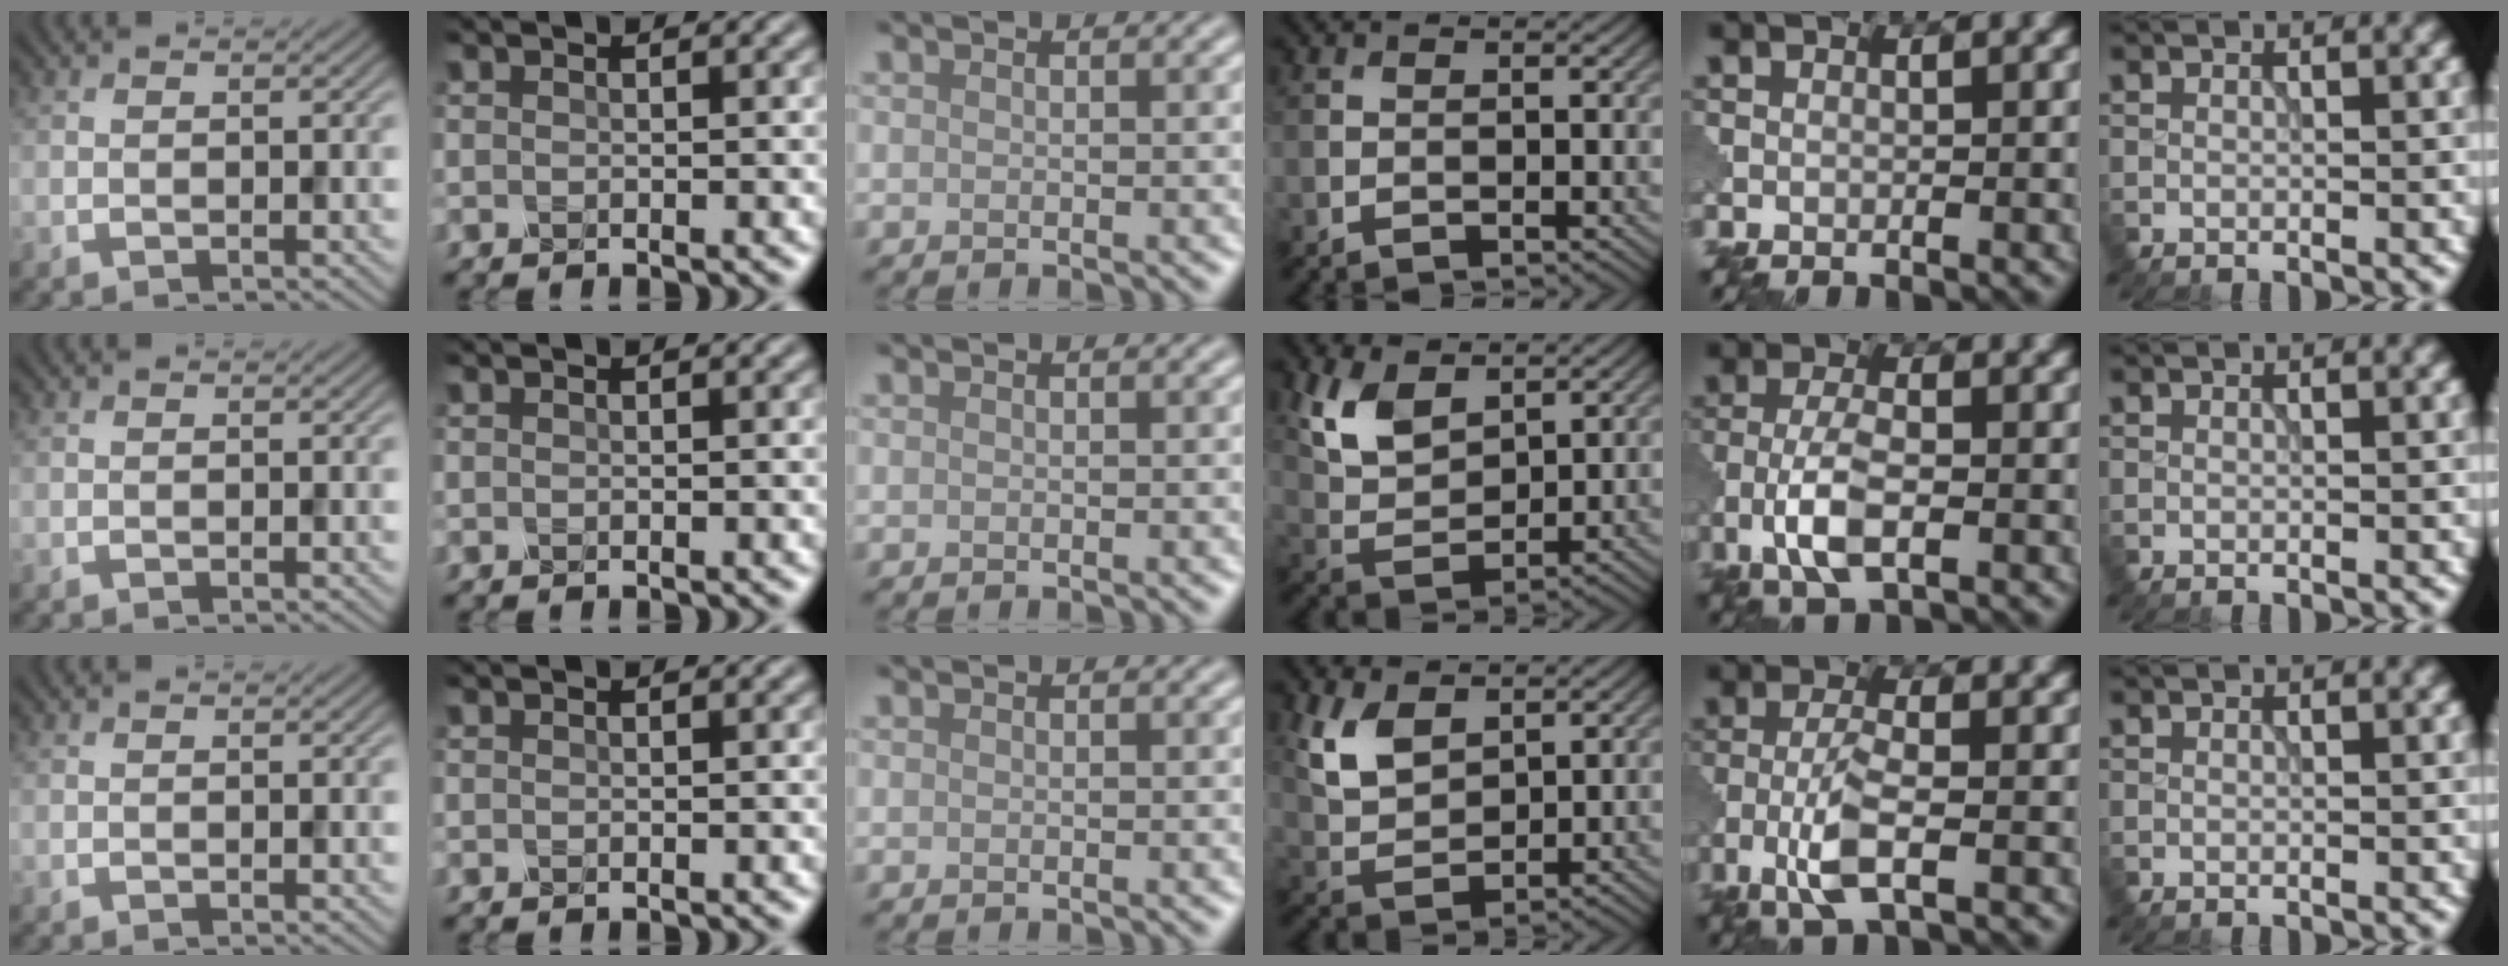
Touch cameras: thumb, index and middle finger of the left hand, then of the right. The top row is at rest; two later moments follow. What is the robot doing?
{"motion": "squeeze", "object": "clothespin"}